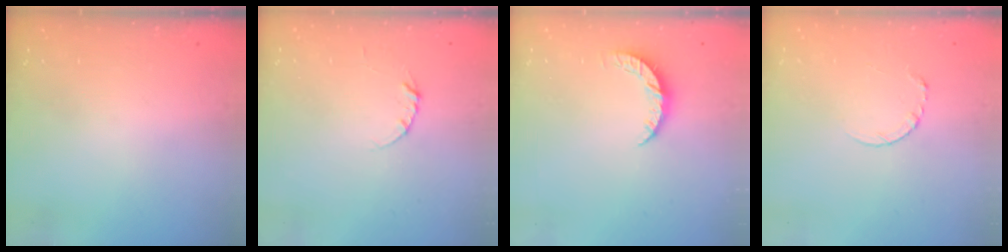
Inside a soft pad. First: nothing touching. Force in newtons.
{"total": 3.7, "press": 3.7, "slide": 0.4}
{"total": 5.2, "press": 5.1, "slide": 0.4}
{"total": 3.8, "press": 3.8, "slide": 0.3}